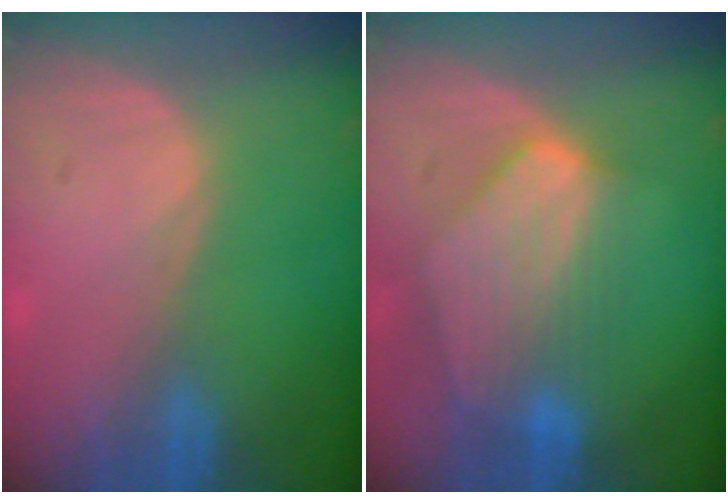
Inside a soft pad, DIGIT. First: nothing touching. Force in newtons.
{"total": 8.2, "press": 7.6, "slide": 3.0}